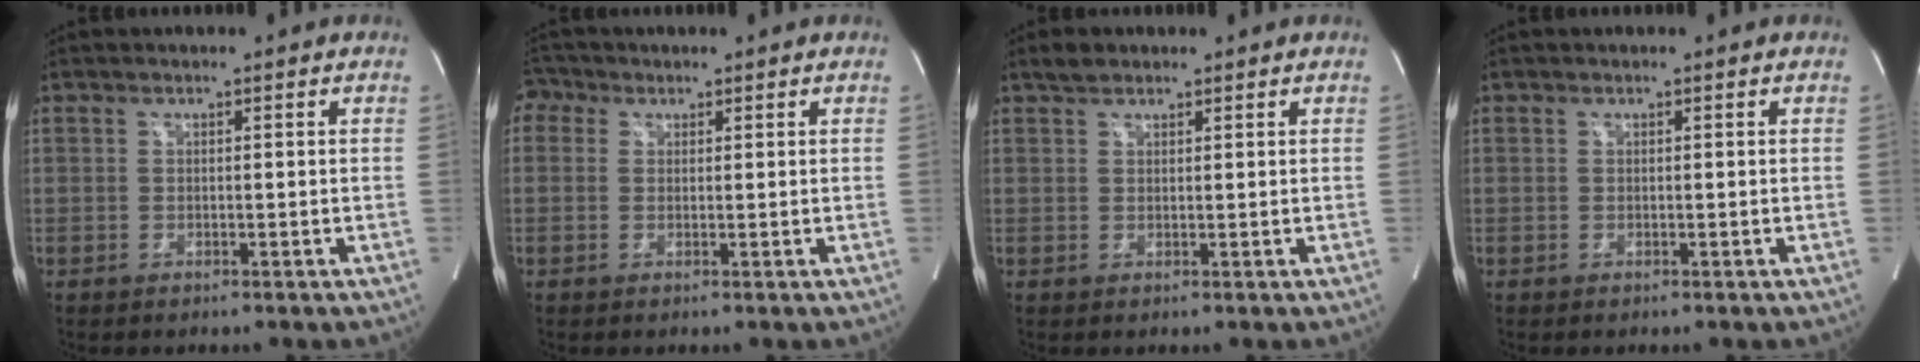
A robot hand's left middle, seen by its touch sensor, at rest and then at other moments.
{"total": 3.3, "force": [1.6, 2.8, 0.9], "torque": [-0.021, 0.020, 0.027]}
{"total": 2.0, "force": [1.6, 1.0, 0.6], "torque": [-0.015, 0.010, 0.027]}
{"total": 0.0}